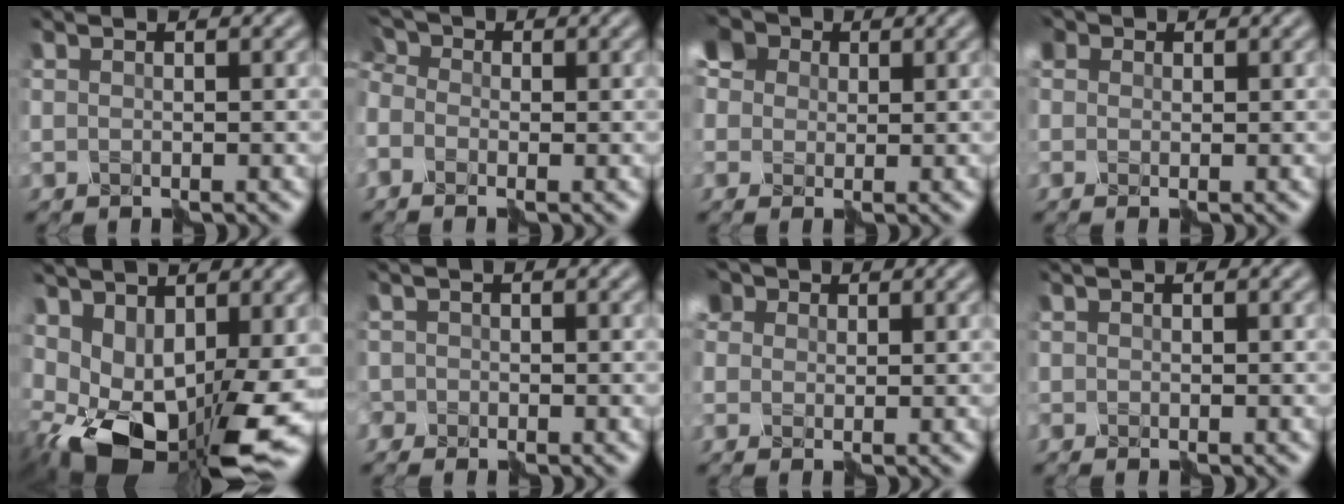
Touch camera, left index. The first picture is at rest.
{"total": 4.0, "force": [-0.9, 2.7, 2.8], "torque": [-0.076, 0.013, -0.022]}
{"total": 11.2, "force": [5.2, 7.8, 6.1], "torque": [-0.130, 0.036, 0.076]}
{"total": 3.3, "force": [1.3, 2.3, 2.0], "torque": [-0.050, 0.007, 0.013]}
{"total": 12.1, "force": [-2.4, 6.8, 9.7], "torque": [-0.182, -0.027, -0.026]}
{"total": 1.5, "force": [-1.2, 1.0, 0.0], "torque": [0.001, -0.001, -0.022]}
{"total": 4.9, "force": [2.4, 3.2, 2.8], "torque": [-0.078, 0.009, 0.034]}
{"total": 0.7, "force": [-0.6, 0.2, 0.3], "torque": [-0.006, 0.001, -0.009]}